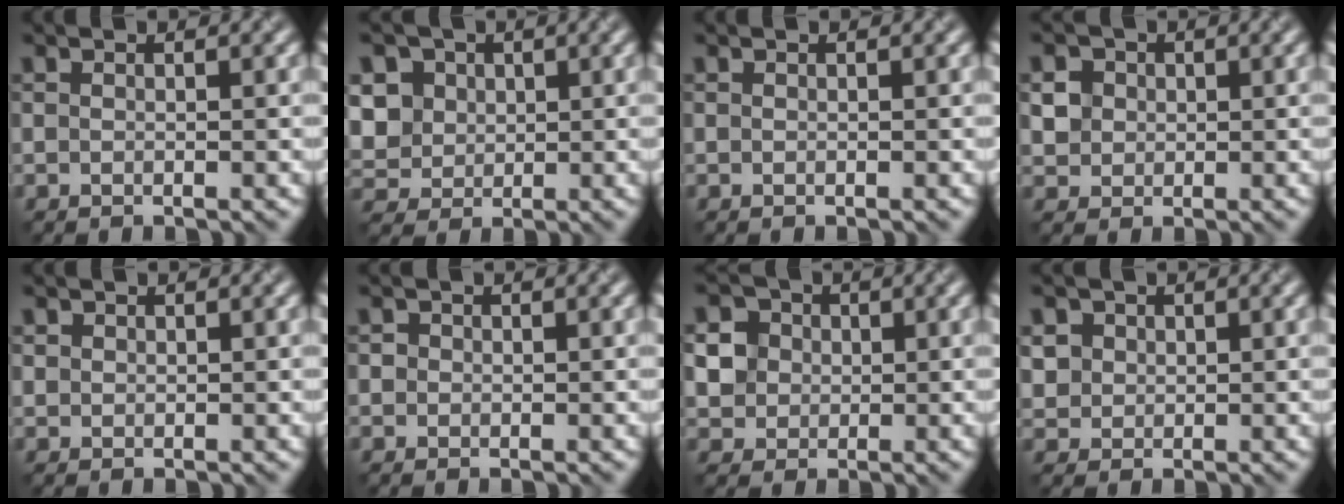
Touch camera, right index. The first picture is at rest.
{"total": 7.0, "force": [1.9, 6.0, 3.1], "torque": [-0.073, 0.019, 0.029]}
{"total": 0.0}
{"total": 3.5, "force": [1.0, 3.1, 1.3], "torque": [-0.026, 0.010, 0.020]}
{"total": 0.8, "force": [0.3, 0.7, 0.0], "torque": [0.005, -0.003, 0.007]}
{"total": 1.0, "force": [0.2, 0.9, 0.2], "torque": [0.001, -0.001, -0.002]}
{"total": 6.0, "force": [1.6, 5.4, 2.2], "torque": [-0.051, 0.026, 0.021]}
{"total": 3.2, "force": [1.1, 2.9, 1.0], "torque": [-0.028, 0.009, 0.027]}